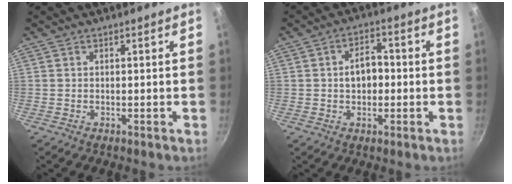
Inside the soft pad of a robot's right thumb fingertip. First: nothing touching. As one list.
[{"total": 6.0, "force": [-0.2, 4.2, 4.3], "torque": [-0.042, 0.016, -0.007]}]